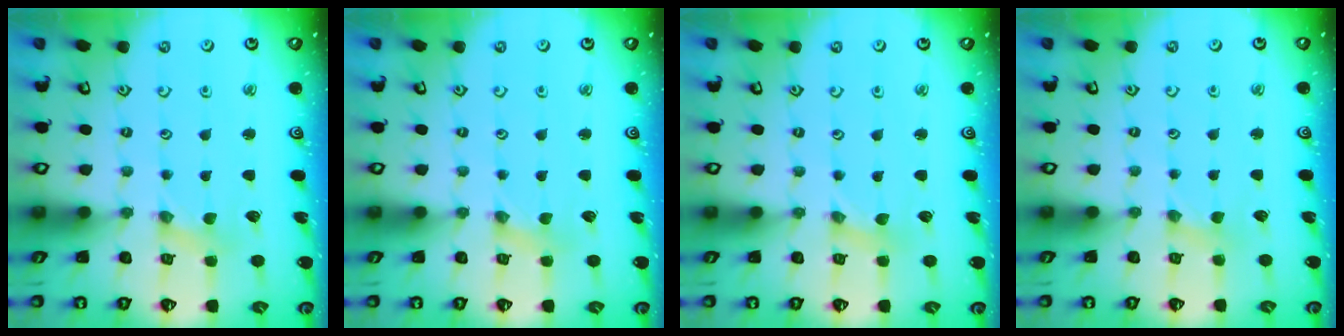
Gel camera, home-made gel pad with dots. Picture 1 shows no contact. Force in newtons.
{"total": 0.0}
{"total": 0.0}
{"total": 1.1, "press": 1.1, "slide": 0.4}